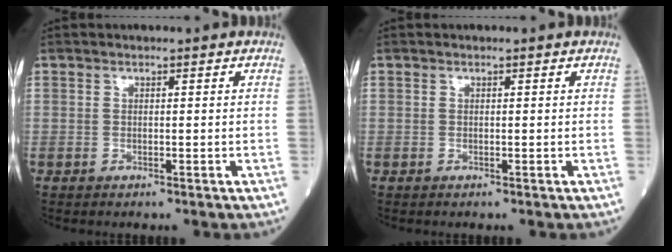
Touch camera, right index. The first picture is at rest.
{"total": 0.0}